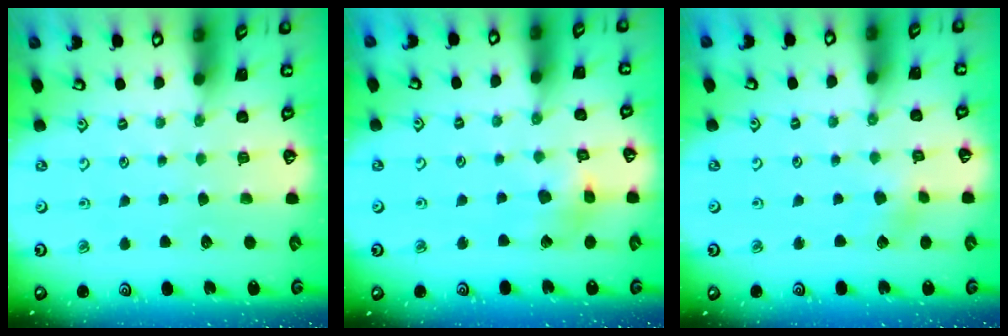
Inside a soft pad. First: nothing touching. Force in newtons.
{"total": 7.8, "press": 7.8, "slide": 0.8}
{"total": 2.4, "press": 2.4, "slide": 0.6}